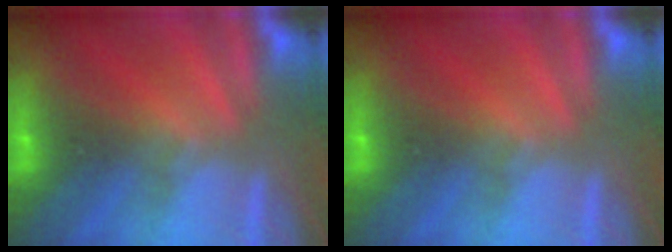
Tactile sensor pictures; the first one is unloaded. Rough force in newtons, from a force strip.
{"total": 0.0}